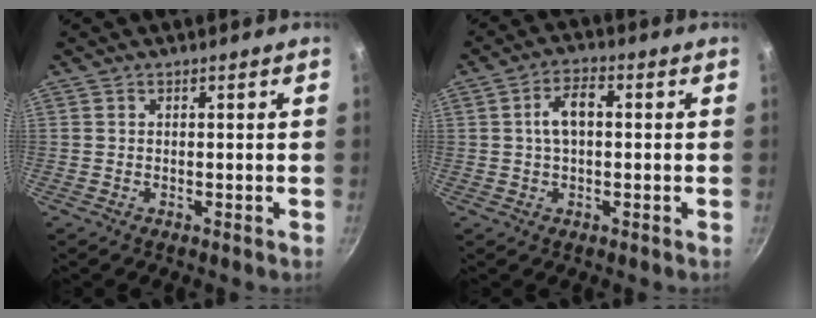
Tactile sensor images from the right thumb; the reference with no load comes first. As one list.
[{"total": 5.8, "force": [0.5, 3.1, 4.8], "torque": [-0.081, 0.019, 0.005]}]